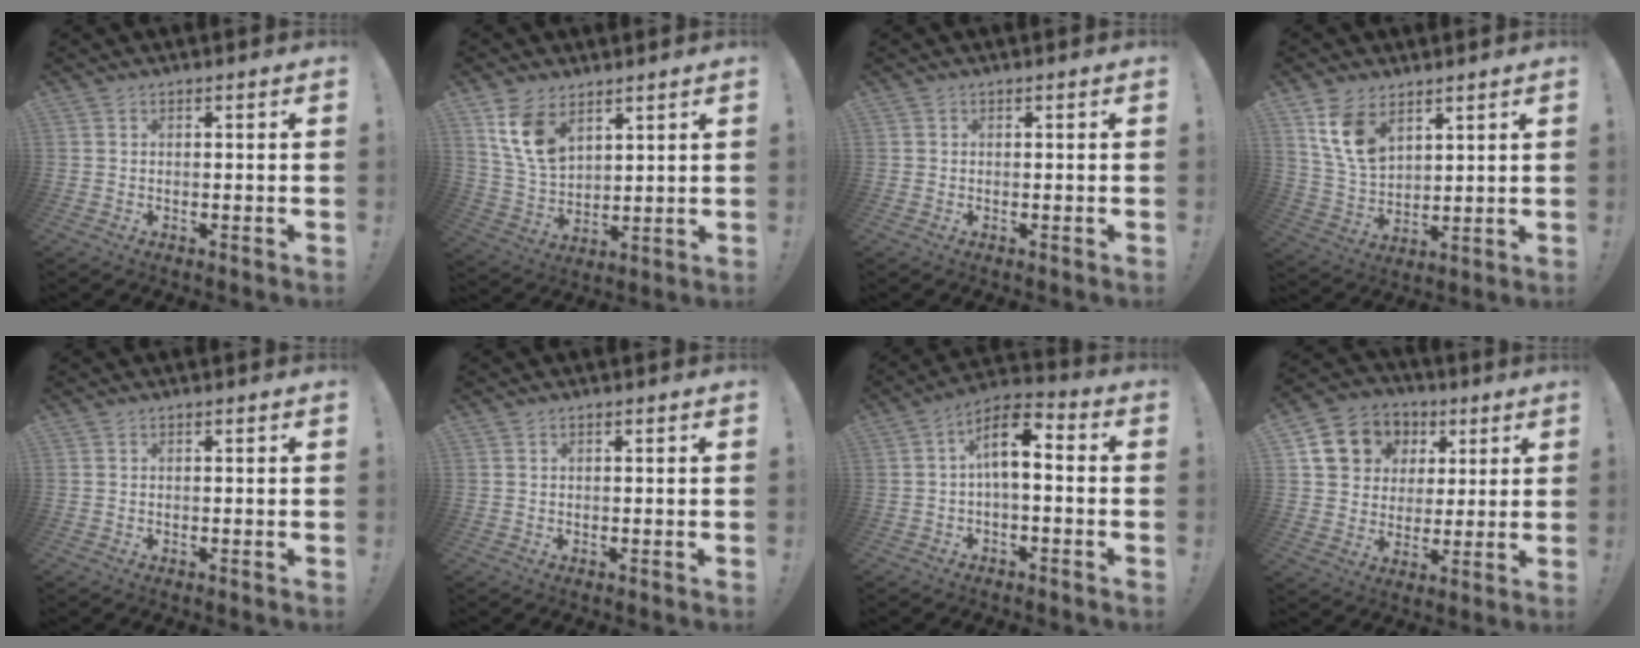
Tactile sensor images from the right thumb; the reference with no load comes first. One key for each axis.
{"total": 11.4, "fx": 6.7, "fy": 6.7, "fz": 6.3, "tx": -0.124, "ty": -0.030, "tz": 0.132}
{"total": 0.6, "fx": 0.0, "fy": 0.6, "fz": 0.1, "tx": -0.008, "ty": 0.005, "tz": 0.001}
{"total": 11.3, "fx": 6.4, "fy": 6.8, "fz": 6.3, "tx": -0.123, "ty": -0.027, "tz": 0.127}
{"total": 0.0}
{"total": 0.0}
{"total": 9.8, "fx": 0.8, "fy": 4.6, "fz": 8.6, "tx": -0.151, "ty": 0.009, "tz": 0.016}
{"total": 12.5, "fx": 4.5, "fy": 10.8, "fz": 4.3, "tx": -0.063, "ty": -0.017, "tz": 0.099}